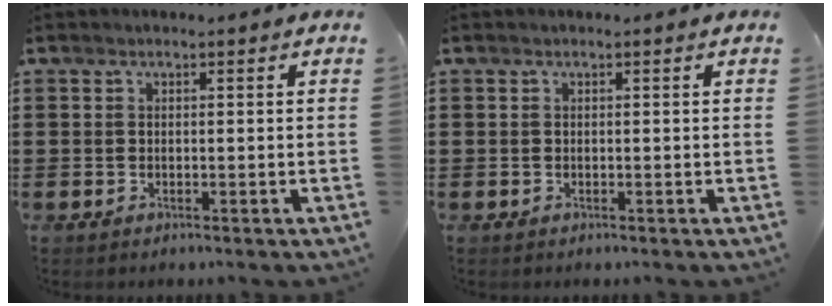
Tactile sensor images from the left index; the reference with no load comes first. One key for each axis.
{"total": 0.0}